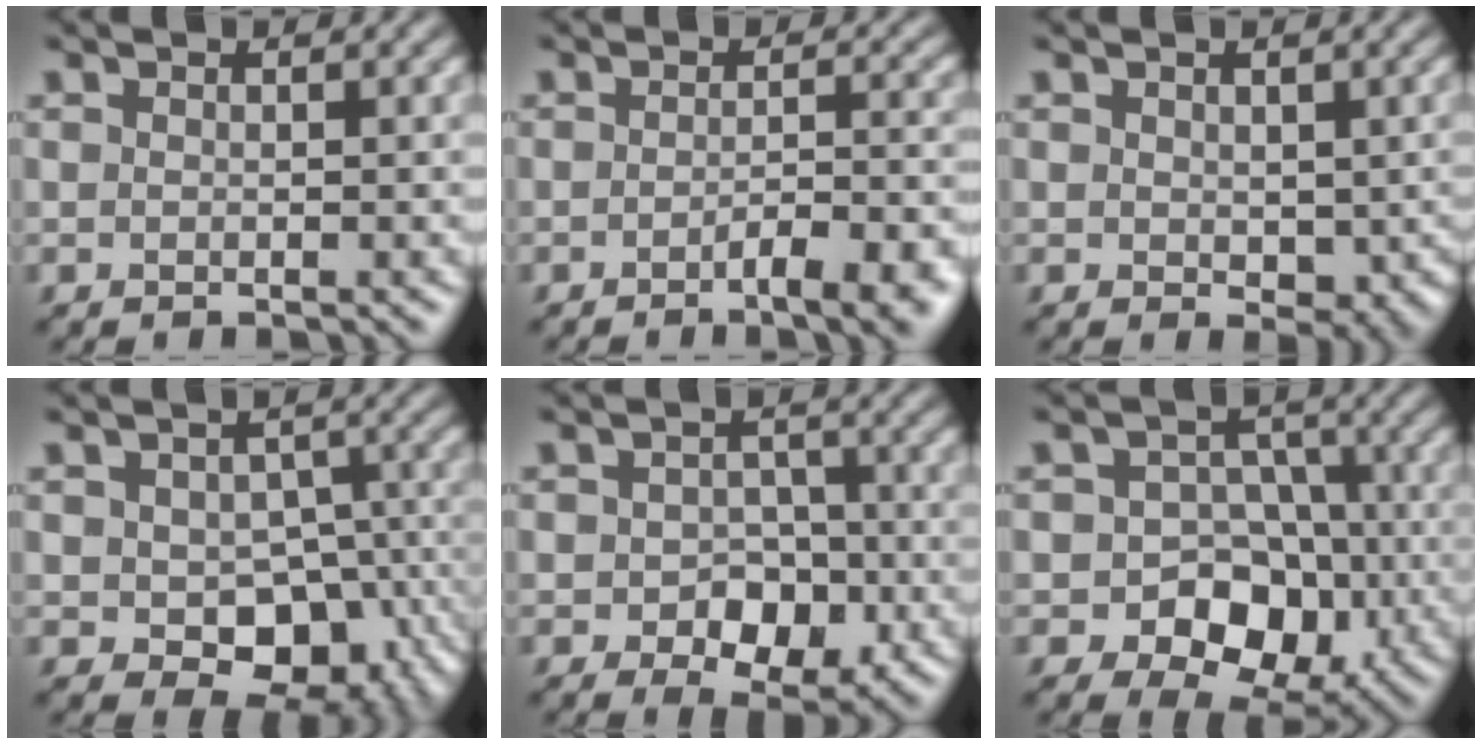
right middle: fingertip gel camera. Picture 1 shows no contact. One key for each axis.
{"total": 5.6, "fx": -2.7, "fy": 1.7, "fz": 4.6, "tx": -0.056, "ty": 0.001, "tz": -0.034}
{"total": 3.4, "fx": 0.2, "fy": 2.3, "fz": 2.5, "tx": -0.039, "ty": -0.007, "tz": 0.012}
{"total": 8.5, "fx": -2.4, "fy": 5.7, "fz": 5.8, "tx": -0.084, "ty": -0.014, "tz": -0.028}
{"total": 5.5, "fx": -1.7, "fy": 3.7, "fz": 3.7, "tx": -0.055, "ty": -0.006, "tz": -0.028}
{"total": 7.6, "fx": -2.6, "fy": 5.5, "fz": 4.5, "tx": -0.046, "ty": -0.003, "tz": -0.049}